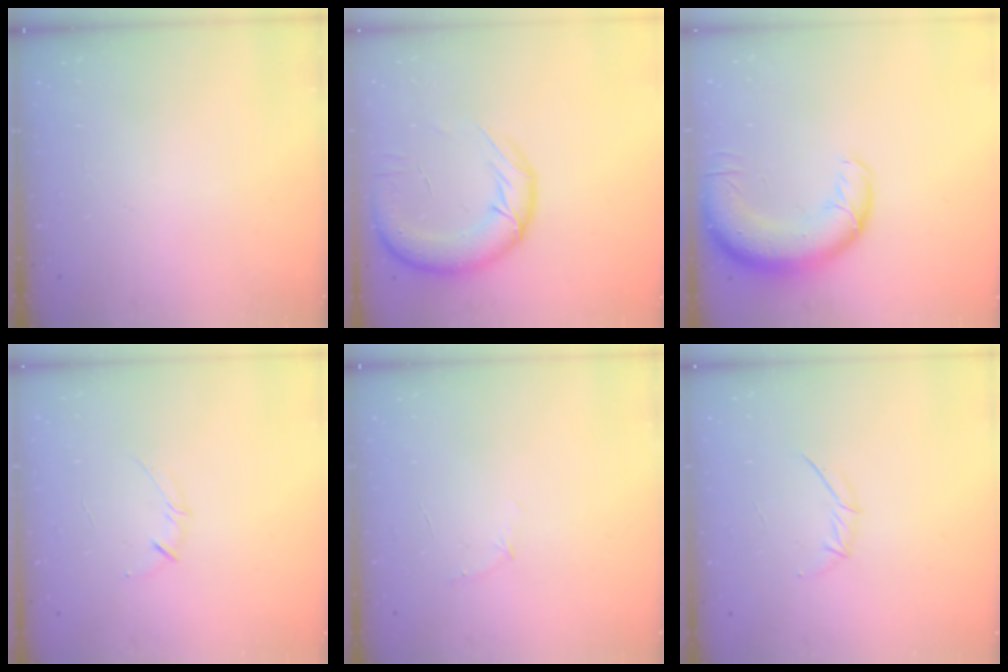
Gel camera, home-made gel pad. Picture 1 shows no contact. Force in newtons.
{"total": 17.6, "press": 17.3, "slide": 3.5}
{"total": 14.5, "press": 14.1, "slide": 3.5}
{"total": 3.3, "press": 3.2, "slide": 0.6}
{"total": 3.7, "press": 3.6, "slide": 1.0}
{"total": 4.0, "press": 4.0, "slide": 0.7}